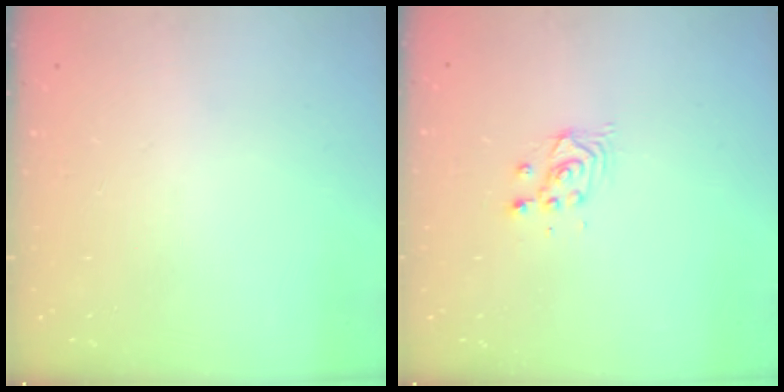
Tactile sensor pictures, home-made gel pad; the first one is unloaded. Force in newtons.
{"total": 2.9, "press": 2.9, "slide": 0.1}